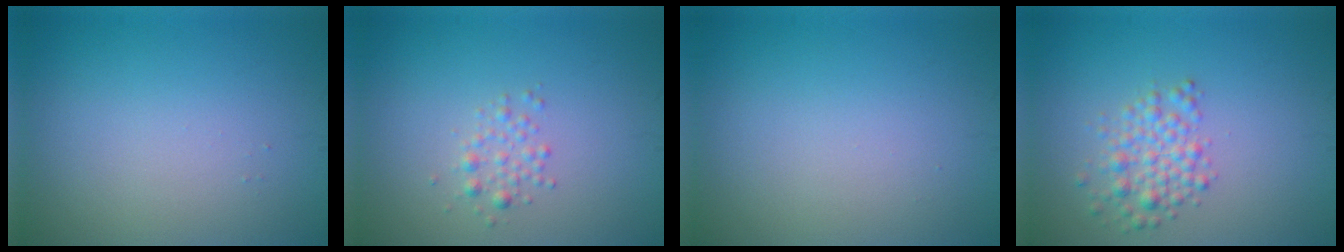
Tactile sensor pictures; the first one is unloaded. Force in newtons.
{"total": 1.4, "press": 1.4, "slide": 0.1}
{"total": 0.0}
{"total": 2.8, "press": 2.8, "slide": 0.0}